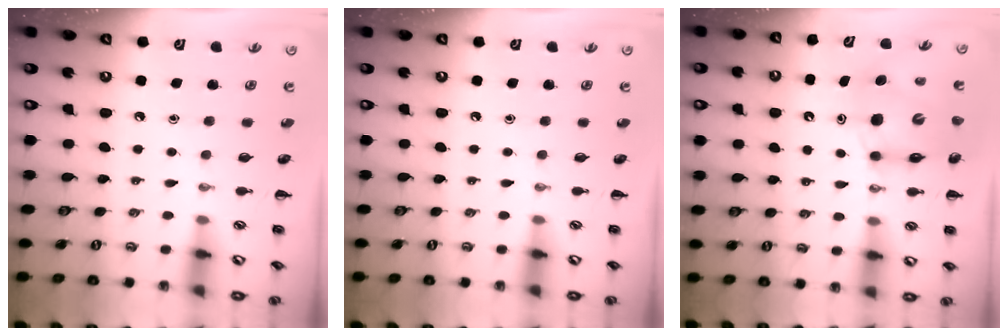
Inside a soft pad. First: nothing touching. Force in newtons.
{"total": 0.0}
{"total": 8.8, "press": 8.6, "slide": 2.0}